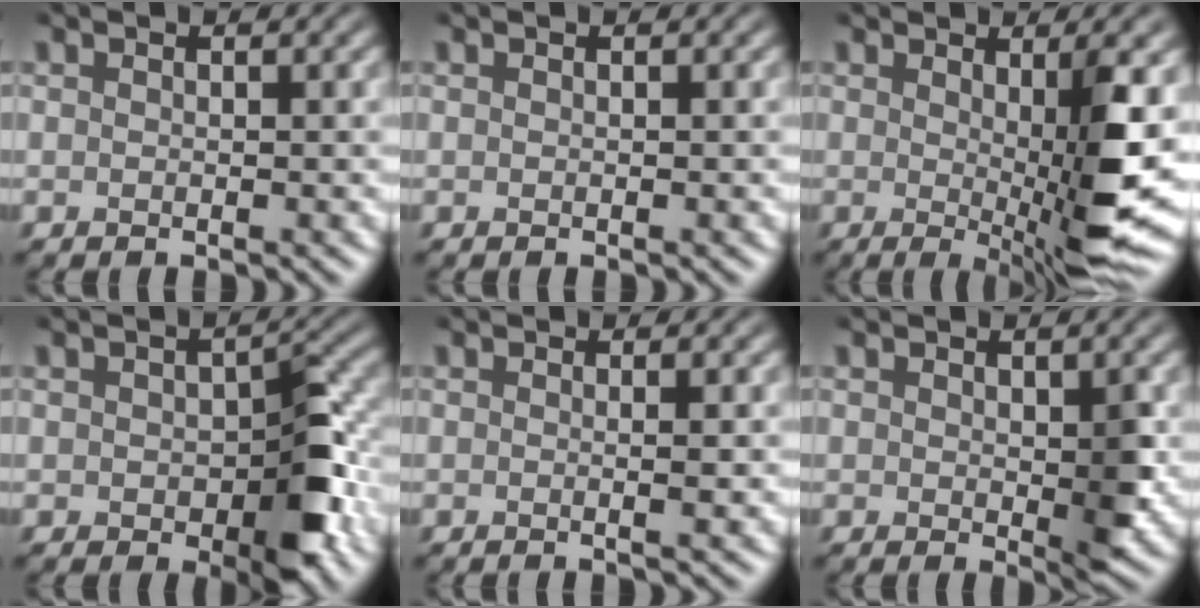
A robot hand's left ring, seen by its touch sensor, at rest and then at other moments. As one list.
[{"total": 0.0}, {"total": 7.3, "force": [0.0, 1.3, 7.1], "torque": [-0.100, -0.017, 0.008]}, {"total": 5.3, "force": [-1.2, 2.9, 4.3], "torque": [-0.066, -0.009, -0.010]}, {"total": 1.6, "force": [-0.2, 0.5, 1.5], "torque": [-0.024, 0.003, -0.013]}, {"total": 2.6, "force": [-0.1, 0.9, 2.4], "torque": [-0.041, -0.007, 0.004]}]